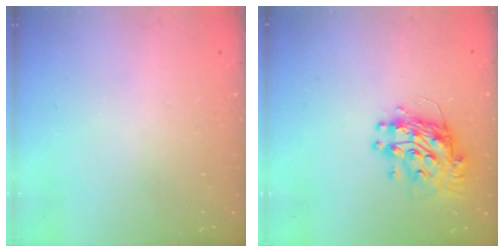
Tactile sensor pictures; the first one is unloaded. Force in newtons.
{"total": 12.9, "press": 12.9, "slide": 1.1}